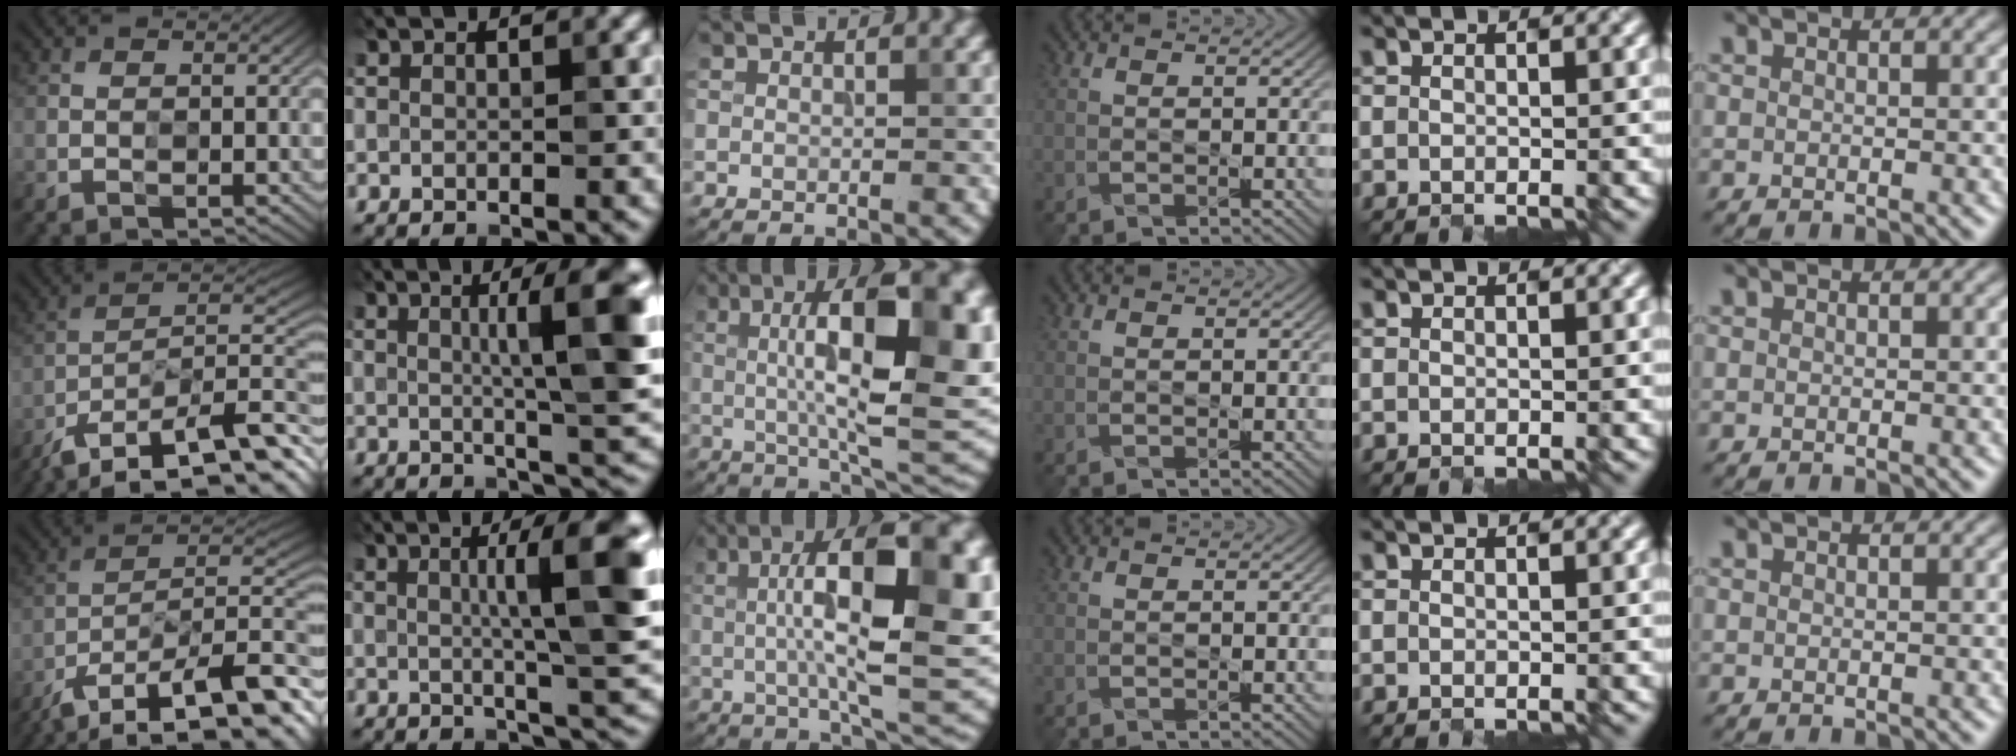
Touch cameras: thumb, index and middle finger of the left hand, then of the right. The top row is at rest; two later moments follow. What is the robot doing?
{"motion": "open", "object": "glasses case"}